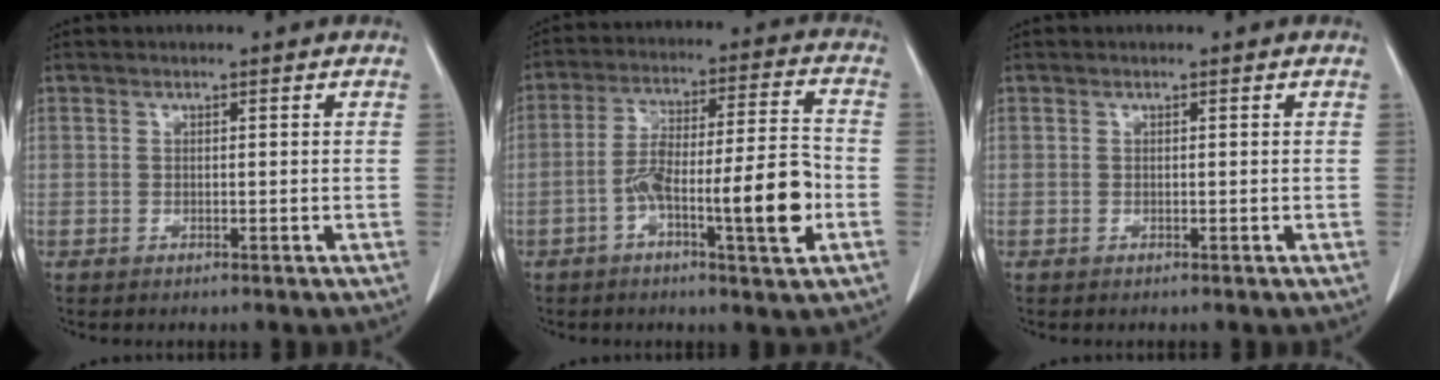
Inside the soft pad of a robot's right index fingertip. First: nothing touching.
{"total": 13.9, "force": [-4.4, 1.6, 13.0], "torque": [-0.215, 0.019, -0.070]}
{"total": 0.0}